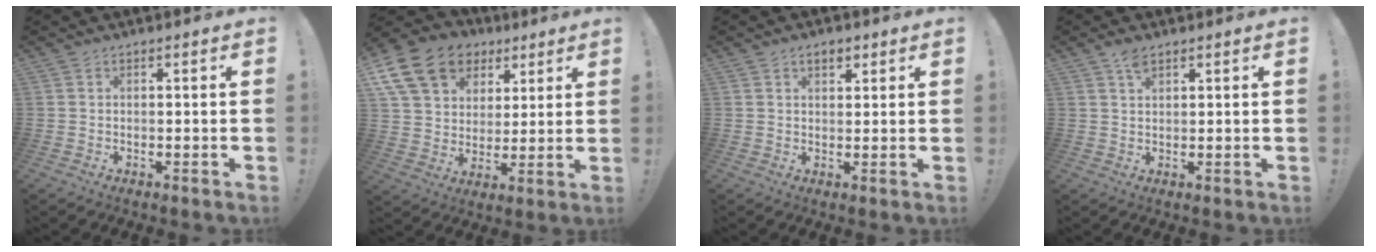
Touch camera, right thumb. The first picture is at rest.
{"total": 17.6, "force": [8.9, 12.8, 8.1], "torque": [-0.132, -0.042, 0.175]}
{"total": 3.5, "force": [1.9, 2.0, 2.0], "torque": [-0.030, 0.000, 0.032]}
{"total": 3.4, "force": [2.4, 1.6, 1.8], "torque": [-0.016, -0.014, 0.038]}